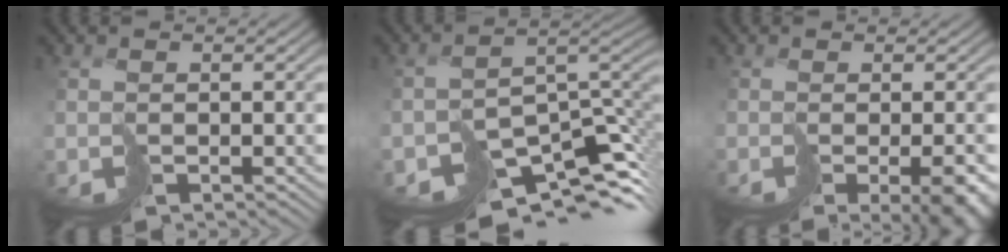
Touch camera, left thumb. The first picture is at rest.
{"total": 8.9, "force": [-6.1, 4.3, 4.8], "torque": [-0.086, -0.033, -0.070]}
{"total": 9.0, "force": [-4.4, 3.4, 7.1], "torque": [-0.092, -0.031, -0.019]}